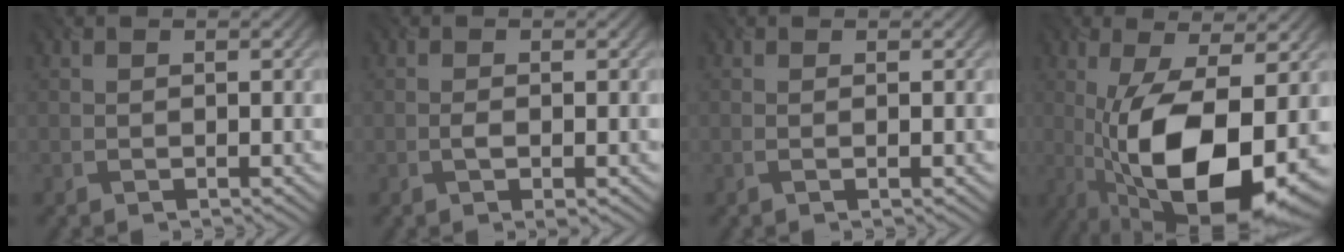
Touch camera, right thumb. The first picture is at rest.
{"total": 1.4, "force": [-0.4, 0.4, 1.3], "torque": [-0.027, -0.001, -0.009]}
{"total": 0.7, "force": [0.0, 0.0, 0.7], "torque": [-0.015, 0.000, -0.002]}
{"total": 16.2, "force": [-3.1, 6.5, 14.5], "torque": [-0.265, -0.019, -0.045]}